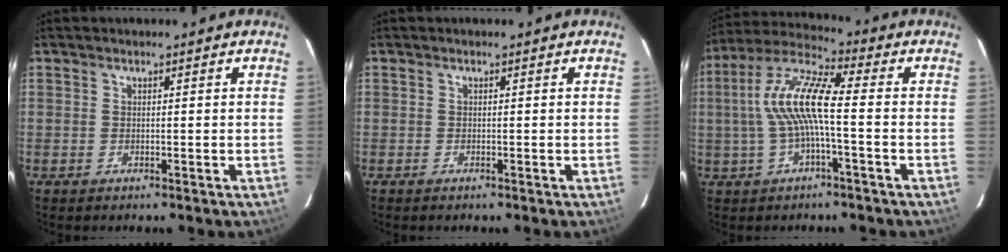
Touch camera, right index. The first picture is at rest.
{"total": 0.0}
{"total": 11.2, "force": [-0.6, 2.0, 11.0], "torque": [-0.226, 0.017, -0.014]}